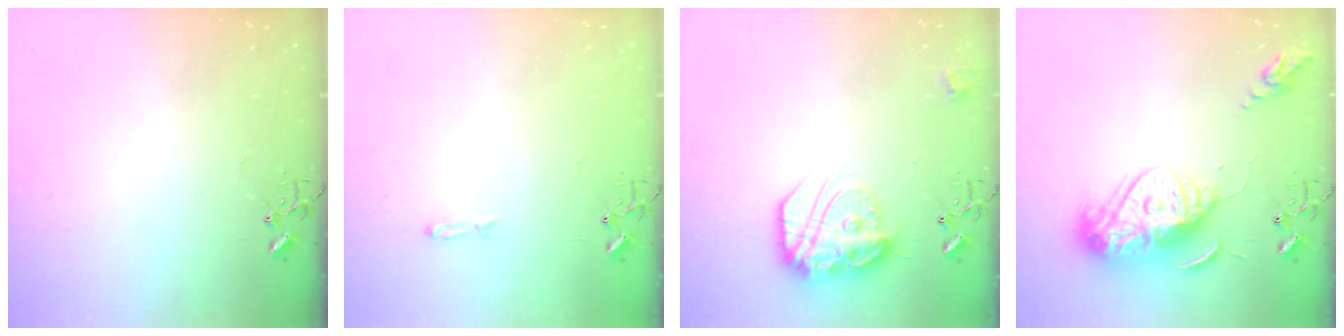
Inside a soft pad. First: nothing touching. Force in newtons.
{"total": 3.5, "press": 3.5, "slide": 0.5}
{"total": 18.0, "press": 18.0, "slide": 1.3}
{"total": 14.7, "press": 14.6, "slide": 1.3}